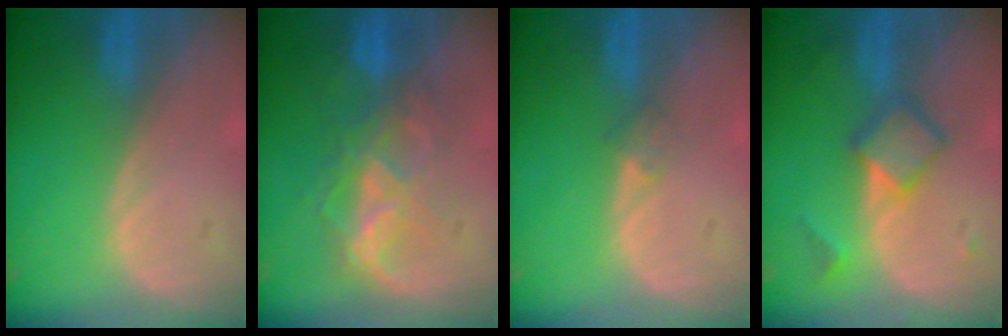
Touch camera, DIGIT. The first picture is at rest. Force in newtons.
{"total": 7.9, "press": 7.2, "slide": 3.3}
{"total": 1.5, "press": 1.2, "slide": 1.0}
{"total": 5.1, "press": 5.1, "slide": 0.0}